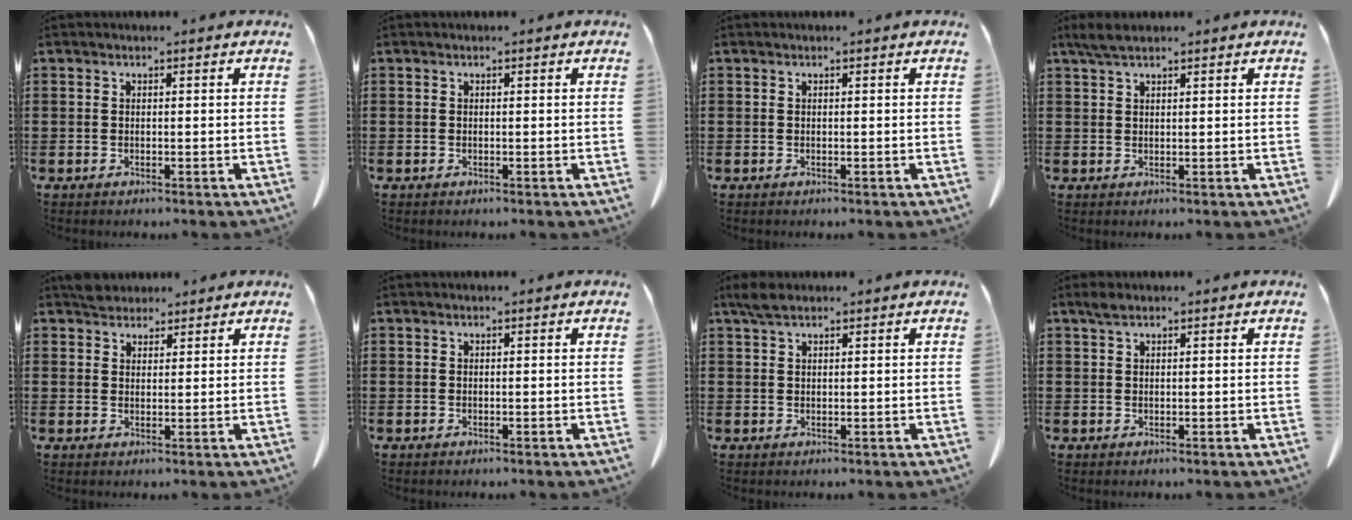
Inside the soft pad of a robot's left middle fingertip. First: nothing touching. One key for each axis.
{"total": 0.0}
{"total": 0.0}
{"total": 2.9, "fx": 2.0, "fy": 0.7, "fz": 1.9, "tx": -0.043, "ty": 0.001, "tz": 0.039}
{"total": 2.9, "fx": 2.6, "fy": 1.1, "fz": 0.3, "tx": -0.006, "ty": 0.001, "tz": 0.051}
{"total": 0.0}
{"total": 2.2, "fx": 1.7, "fy": 0.8, "fz": 1.2, "tx": -0.029, "ty": 0.003, "tz": 0.032}
{"total": 1.3, "fx": 0.9, "fy": 0.6, "fz": 0.8, "tx": -0.020, "ty": 0.002, "tz": 0.018}